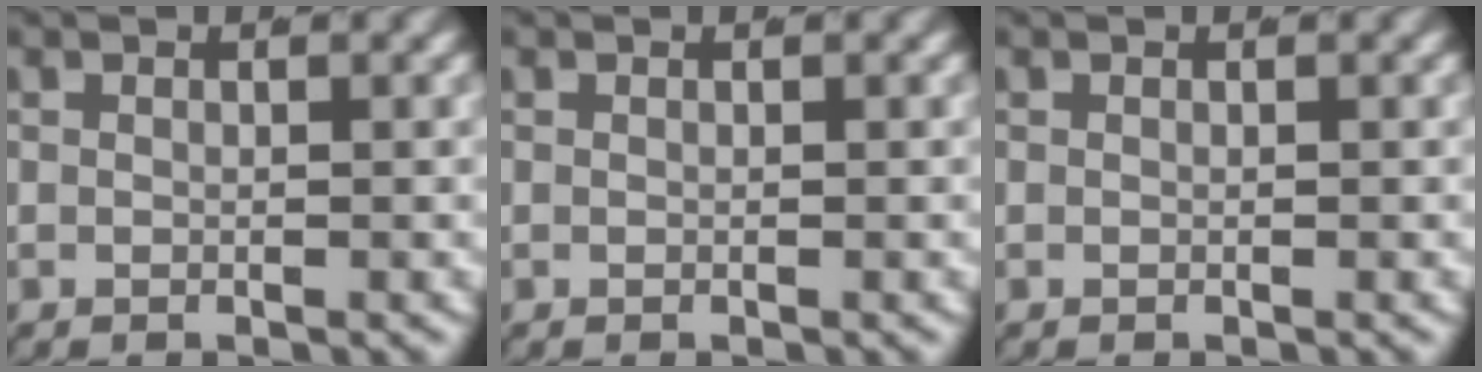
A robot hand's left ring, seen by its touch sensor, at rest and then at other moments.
{"total": 0.0}
{"total": 0.0}